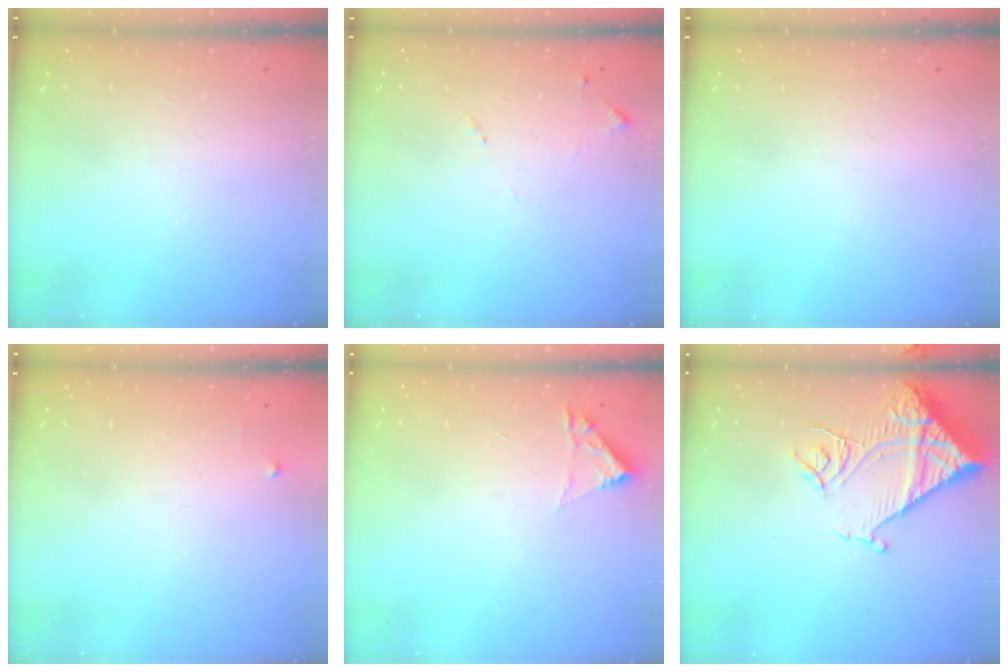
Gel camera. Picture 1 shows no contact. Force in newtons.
{"total": 6.7, "press": 6.6, "slide": 0.6}
{"total": 0.0}
{"total": 2.5, "press": 2.5, "slide": 0.4}
{"total": 1.8, "press": 1.8, "slide": 0.2}
{"total": 14.9, "press": 14.8, "slide": 1.6}